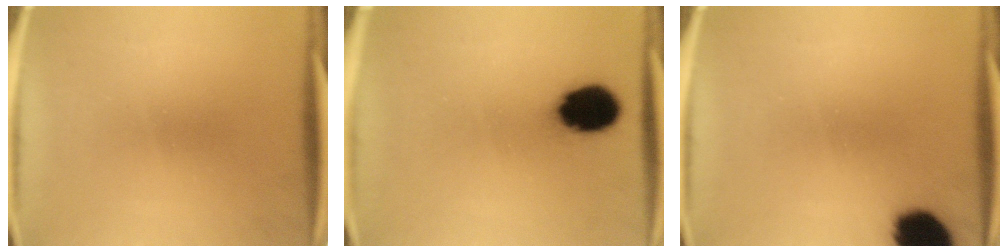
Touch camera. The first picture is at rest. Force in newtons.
{"total": 11.7}
{"total": 12.3}